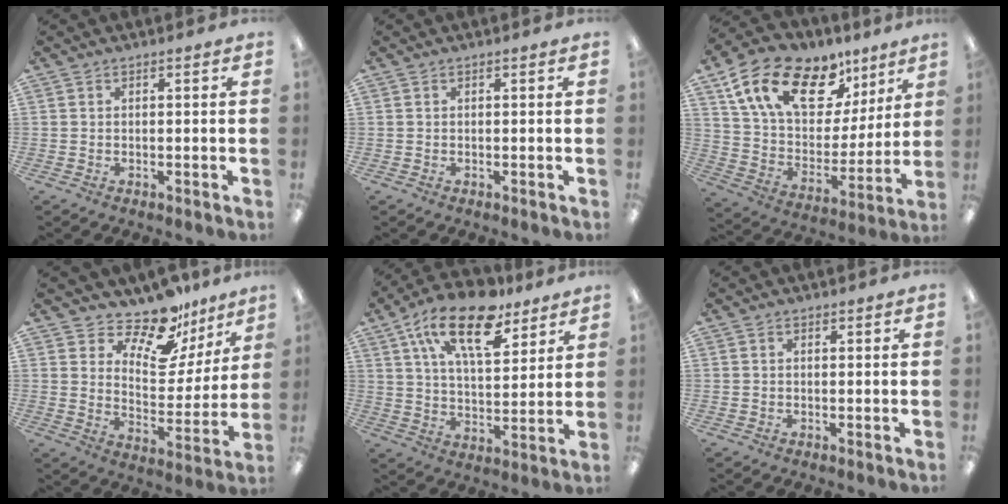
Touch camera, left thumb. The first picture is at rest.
{"total": 0.0}
{"total": 19.5, "force": [11.9, 10.9, 10.9], "torque": [-0.193, -0.057, 0.216]}
{"total": 15.2, "force": [12.4, 6.2, 6.1], "torque": [-0.108, -0.091, 0.219]}
{"total": 18.9, "force": [12.2, 8.4, 11.6], "torque": [-0.195, -0.055, 0.209]}
{"total": 0.6, "force": [0.2, 0.5, -0.1], "torque": [0.002, 0.005, 0.002]}